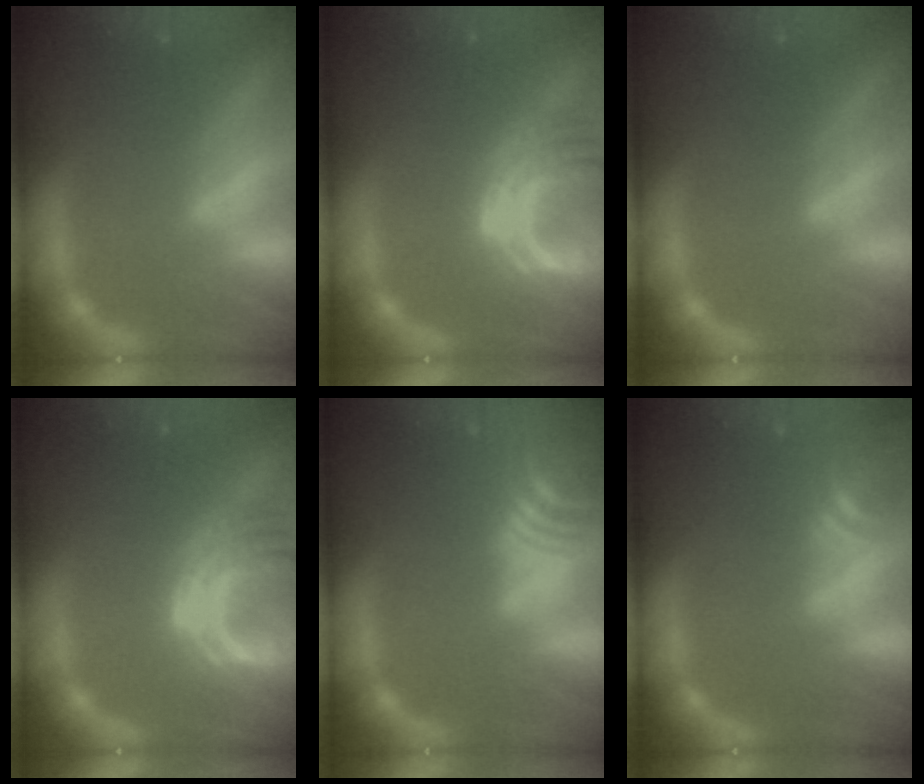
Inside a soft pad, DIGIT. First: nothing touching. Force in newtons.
{"total": 8.1}
{"total": 0.0}
{"total": 8.1}
{"total": 9.6}
{"total": 3.0}